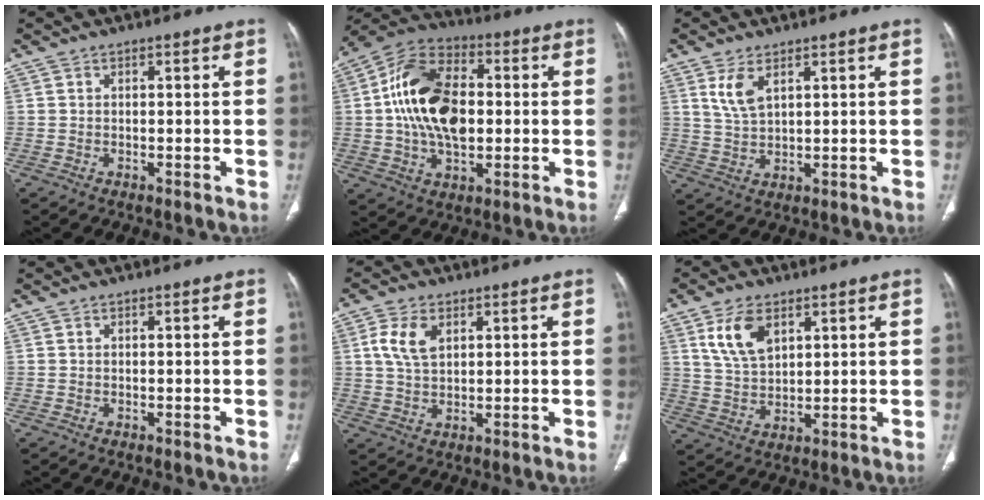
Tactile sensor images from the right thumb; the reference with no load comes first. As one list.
[{"total": 18.3, "force": [0.8, 11.1, 14.5], "torque": [-0.250, 0.020, 0.011]}, {"total": 4.9, "force": [2.5, 2.1, 3.6], "torque": [-0.075, -0.011, 0.062]}, {"total": 0.0}, {"total": 6.5, "force": [2.3, 3.8, 4.7], "torque": [-0.094, -0.002, 0.048]}, {"total": 8.4, "force": [4.0, 4.7, 5.7], "torque": [-0.096, -0.016, 0.086]}]